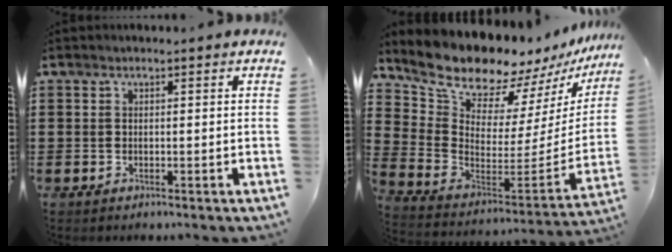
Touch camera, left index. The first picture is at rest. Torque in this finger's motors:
{"motor_torque": [2.14, 0.00, 1.05, 0.21]}